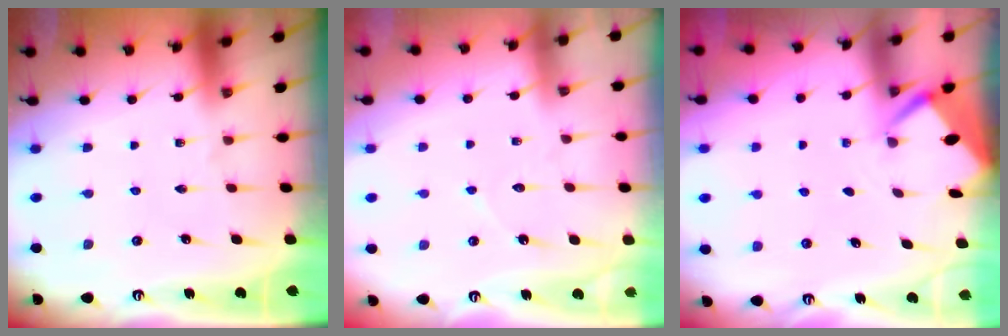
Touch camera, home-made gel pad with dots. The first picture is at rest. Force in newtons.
{"total": 4.5, "press": 4.5, "slide": 0.4}
{"total": 2.6, "press": 2.6, "slide": 0.0}